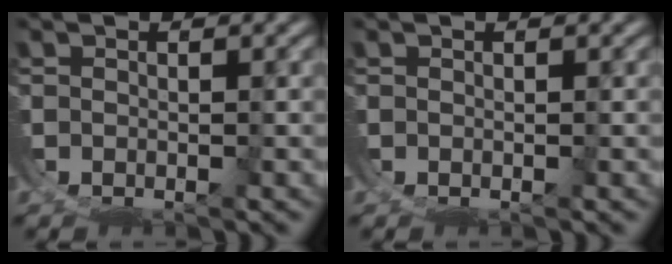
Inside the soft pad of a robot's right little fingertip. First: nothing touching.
{"total": 0.0}